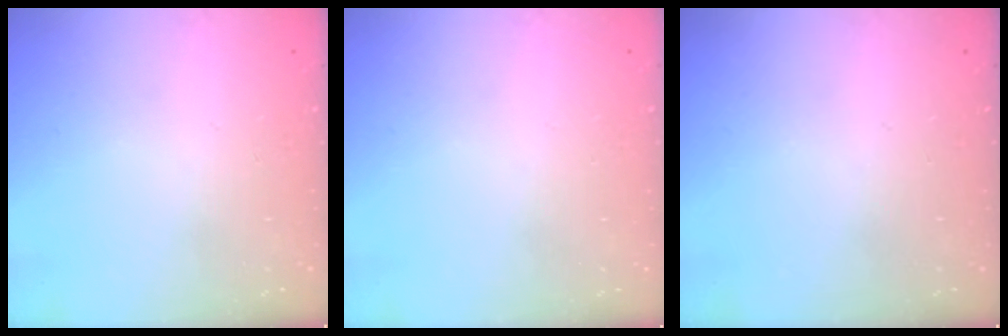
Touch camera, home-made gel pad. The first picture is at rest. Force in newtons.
{"total": 0.0}
{"total": 0.0}